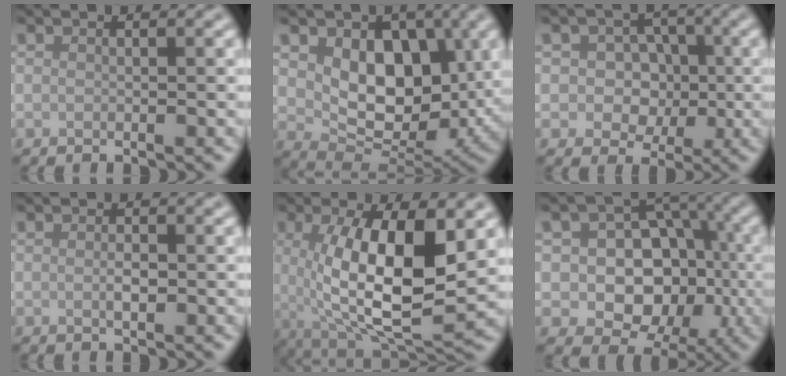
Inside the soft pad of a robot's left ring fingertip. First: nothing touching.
{"total": 8.3, "force": [1.6, 5.6, 6.0], "torque": [-0.097, -0.022, 0.028]}
{"total": 5.1, "force": [0.1, 4.4, 2.7], "torque": [-0.013, 0.010, -0.020]}
{"total": 1.1, "force": [-0.1, 0.4, 1.0], "torque": [-0.021, -0.003, 0.000]}
{"total": 11.3, "force": [0.7, 4.0, 10.5], "torque": [-0.174, -0.017, 0.017]}
{"total": 9.8, "force": [-0.5, 8.0, 5.7], "torque": [-0.041, 0.010, -0.036]}